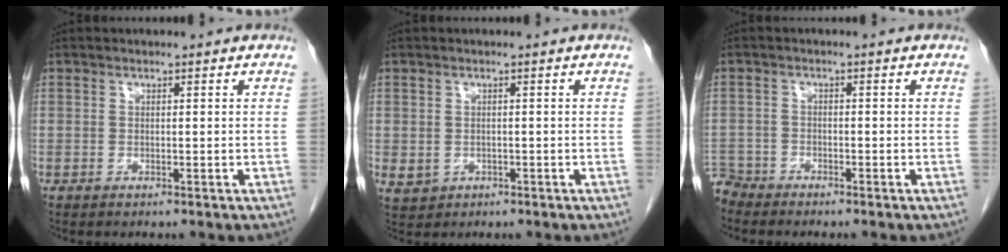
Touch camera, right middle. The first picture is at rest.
{"total": 2.6, "force": [-0.6, 2.3, 0.9], "torque": [-0.016, 0.000, 0.004]}
{"total": 3.4, "force": [-3.3, 0.8, -0.5], "torque": [0.011, -0.007, -0.064]}